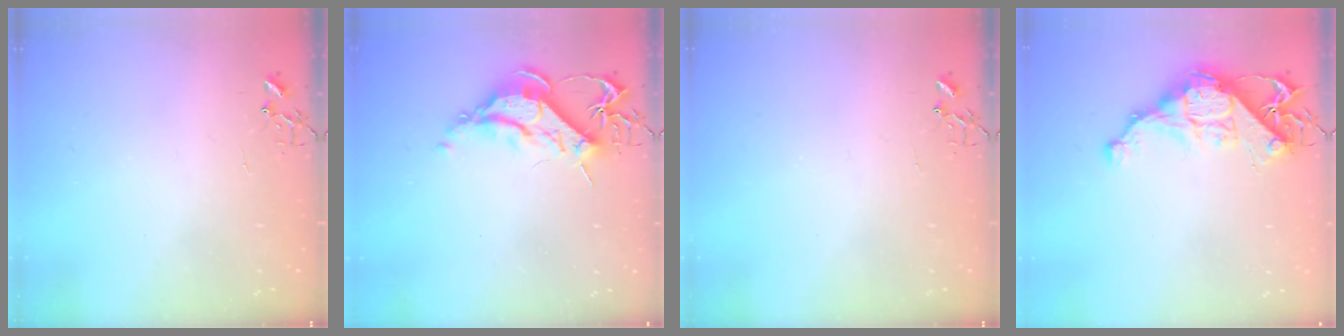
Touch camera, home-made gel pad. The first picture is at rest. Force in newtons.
{"total": 11.3, "press": 11.2, "slide": 1.4}
{"total": 0.0}
{"total": 14.0, "press": 13.9, "slide": 1.2}